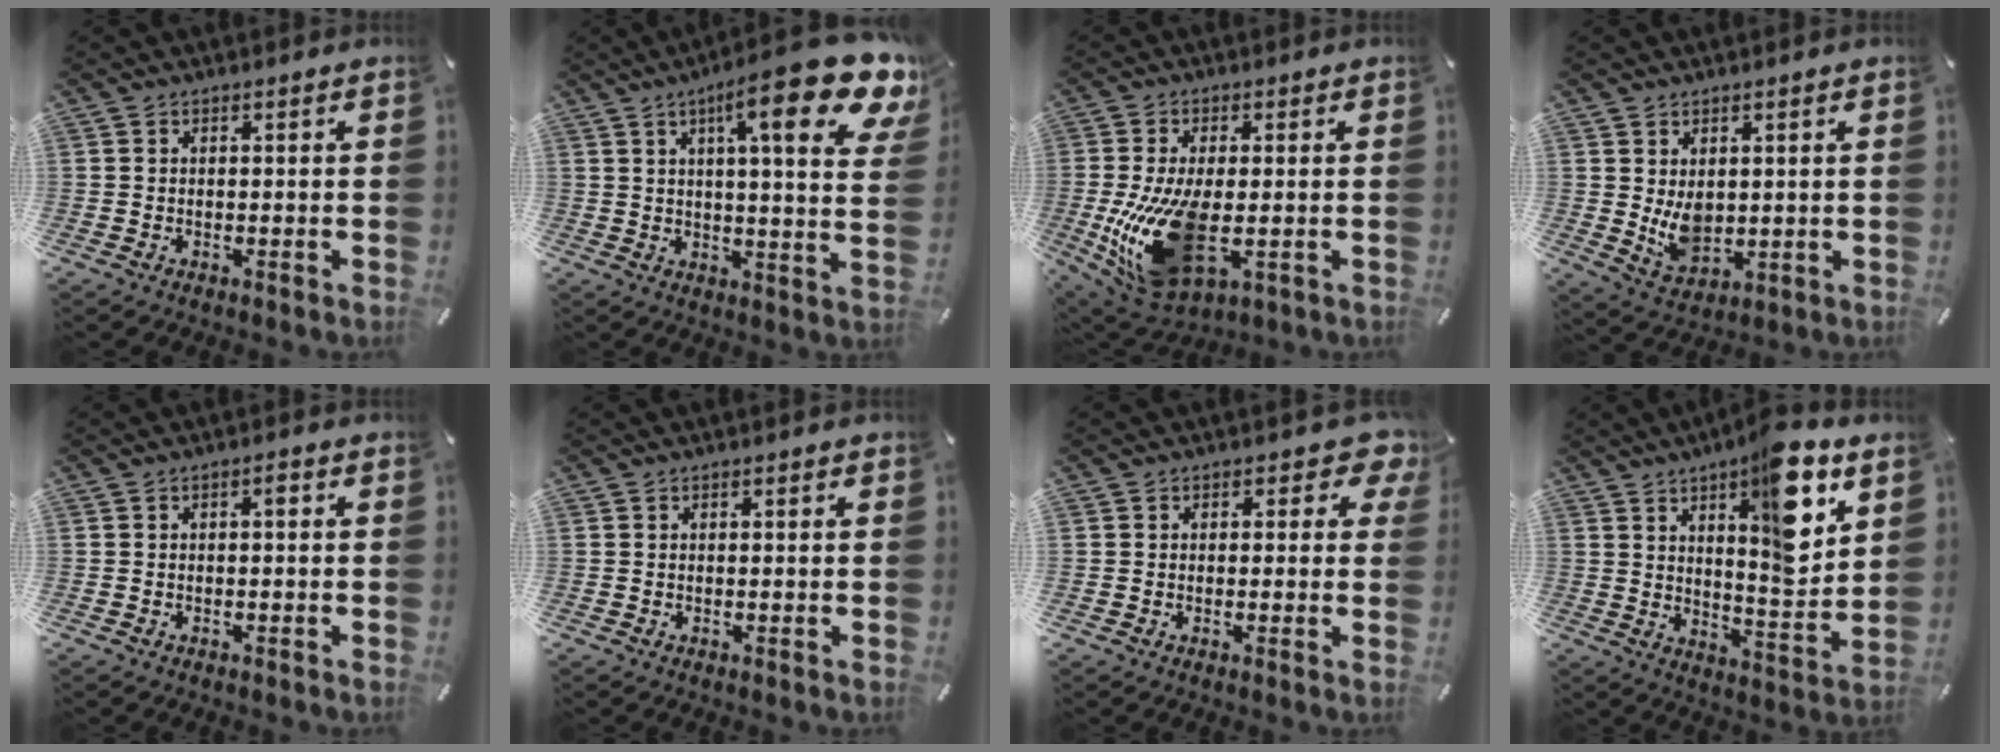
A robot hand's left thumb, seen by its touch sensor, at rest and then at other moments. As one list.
[{"total": 20.5, "force": [10.6, 4.2, 17.1], "torque": [-0.258, -0.058, 0.155]}, {"total": 18.2, "force": [-1.8, 9.6, 15.3], "torque": [-0.315, -0.028, -0.020]}, {"total": 6.7, "force": [1.6, 5.0, 4.2], "torque": [-0.077, -0.016, 0.030]}, {"total": 1.3, "force": [-0.1, 0.4, 1.2], "torque": [-0.025, 0.006, -0.004]}, {"total": 0.0}, {"total": 5.1, "force": [2.2, 3.3, 3.1], "torque": [-0.026, -0.009, 0.034]}, {"total": 16.5, "force": [9.1, 5.2, 12.7], "torque": [-0.162, -0.061, 0.138]}]